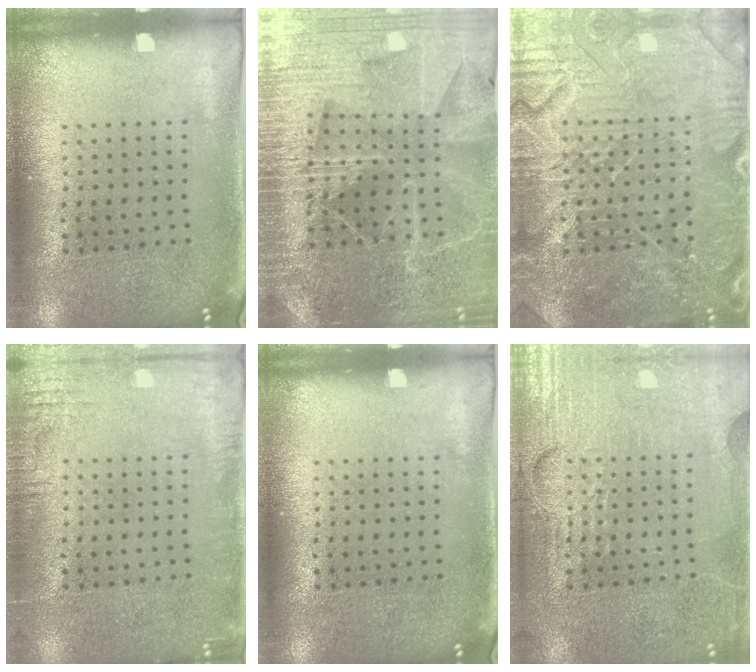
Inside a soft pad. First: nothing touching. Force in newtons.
{"total": 4.6, "press": 4.3, "slide": 1.8}
{"total": 4.7, "press": 4.6, "slide": 1.0}
{"total": 2.0, "press": 2.0, "slide": 0.2}
{"total": 0.0}
{"total": 5.4, "press": 5.3, "slide": 0.6}